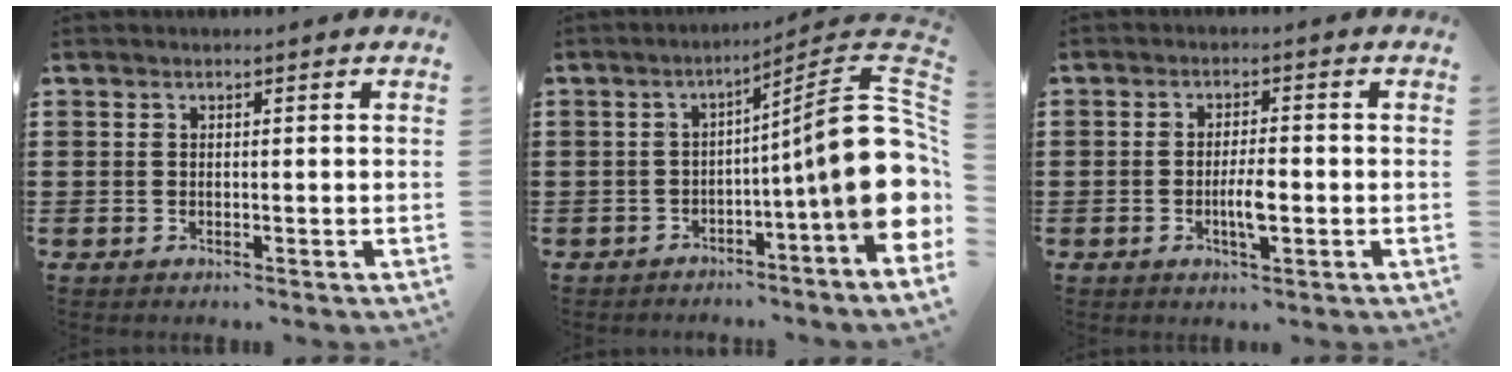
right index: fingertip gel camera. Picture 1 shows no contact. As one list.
[{"total": 14.6, "force": [-1.8, 2.6, 14.3], "torque": [-0.206, -0.022, -0.035]}, {"total": 4.0, "force": [-1.1, 1.0, 3.7], "torque": [-0.070, 0.003, -0.022]}]